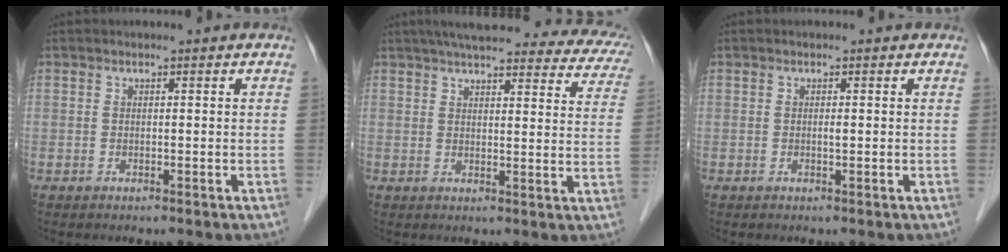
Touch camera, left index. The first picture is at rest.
{"total": 25.0, "force": [21.4, 5.3, 11.8], "torque": [-0.158, 0.003, 0.241]}
{"total": 0.5, "force": [-0.3, 0.0, 0.4], "torque": [-0.011, -0.004, -0.005]}